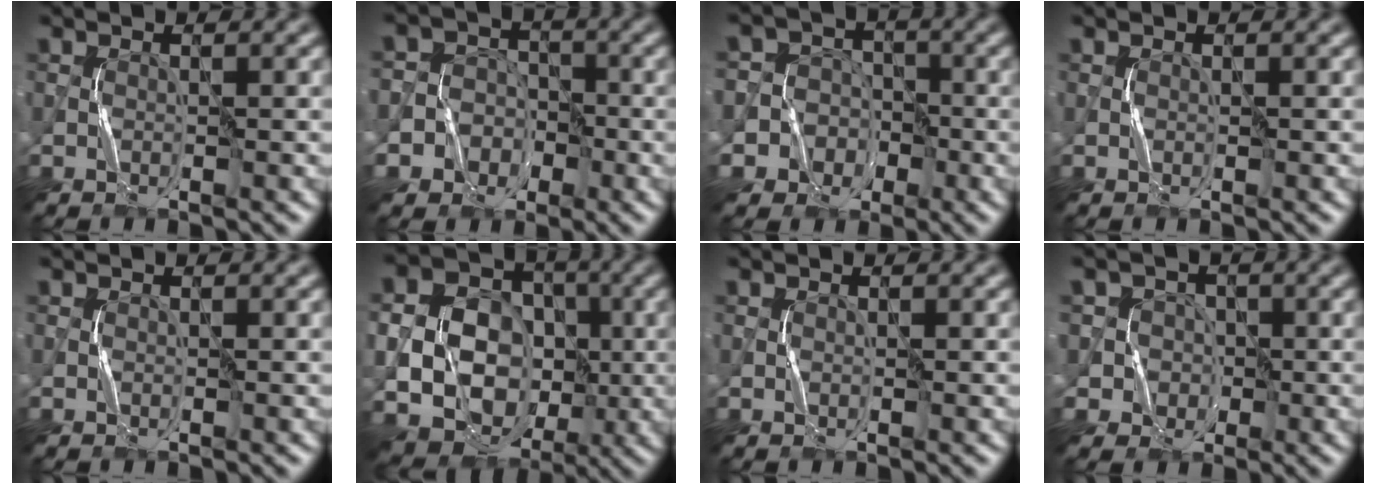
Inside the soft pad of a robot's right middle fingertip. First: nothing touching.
{"total": 5.3, "force": [-2.1, 4.8, 0.8], "torque": [-0.002, 0.013, -0.061]}
{"total": 6.7, "force": [-2.5, 6.2, 0.6], "torque": [-0.007, 0.015, -0.072]}
{"total": 0.0}
{"total": 0.0}
{"total": 15.7, "force": [-1.7, 13.7, 7.4], "torque": [-0.175, -0.007, -0.029]}
{"total": 0.0}
{"total": 5.0, "force": [-0.2, 4.9, 0.7], "torque": [-0.001, 0.024, -0.019]}